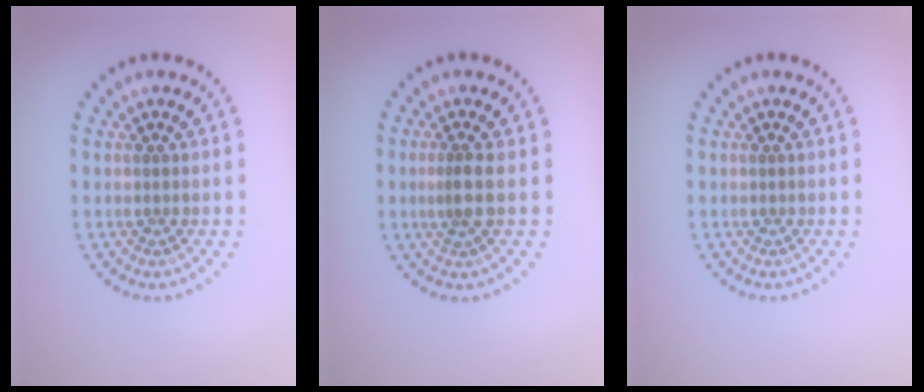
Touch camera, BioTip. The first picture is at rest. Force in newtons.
{"total": 2.0, "press": 1.4, "slide": 1.4}
{"total": 0.0}